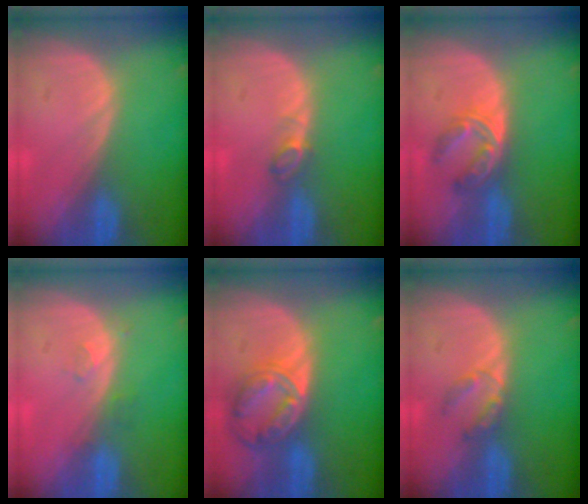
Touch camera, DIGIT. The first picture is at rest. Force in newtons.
{"total": 2.0, "press": 1.9, "slide": 0.4}
{"total": 6.0, "press": 5.0, "slide": 3.3}
{"total": 1.9, "press": 1.6, "slide": 1.0}
{"total": 8.2, "press": 7.0, "slide": 4.3}
{"total": 2.8, "press": 2.8, "slide": 0.3}